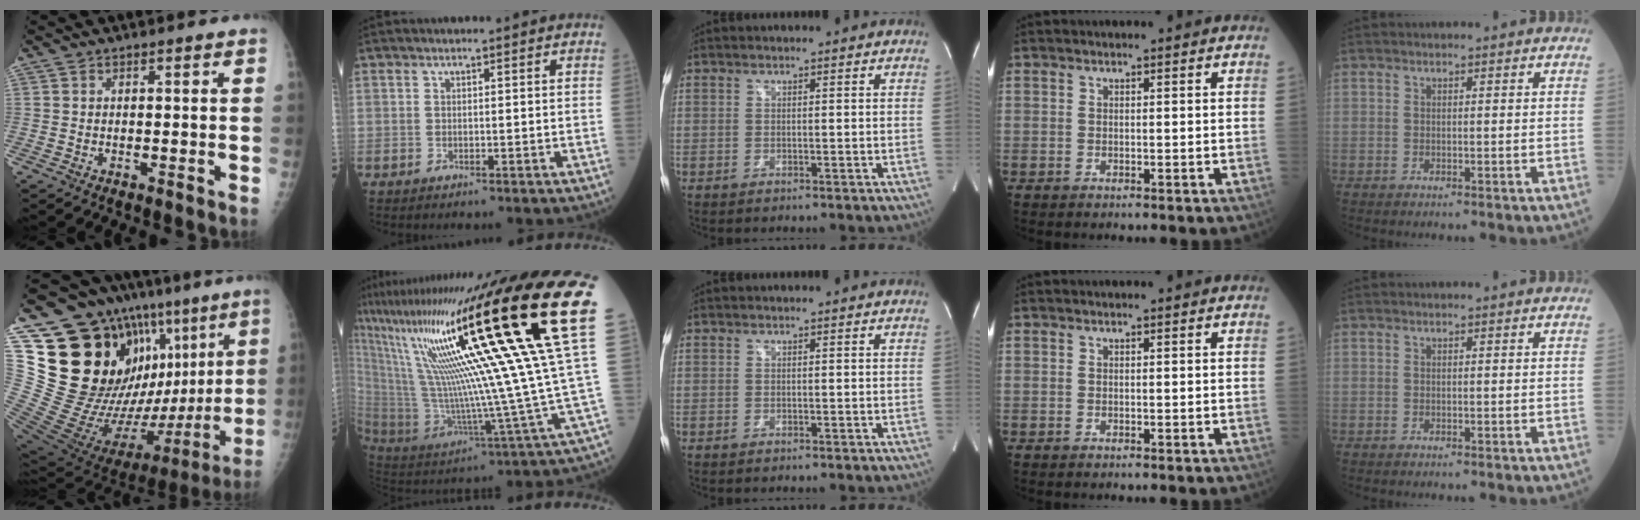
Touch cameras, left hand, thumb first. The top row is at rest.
{"thumb": {"total": 35.1, "force": [12.4, 14.0, 29.7], "torque": [-0.423, -0.016, 0.234]}, "index": {"total": 33.0, "force": [14.8, -1.4, 29.5], "torque": [-0.464, 0.005, 0.250]}}